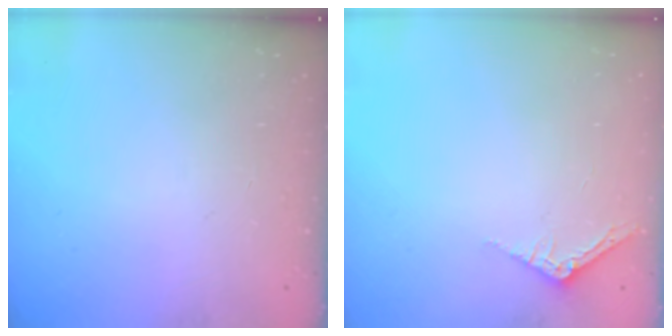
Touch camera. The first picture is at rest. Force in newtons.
{"total": 2.5, "press": 2.5, "slide": 0.2}